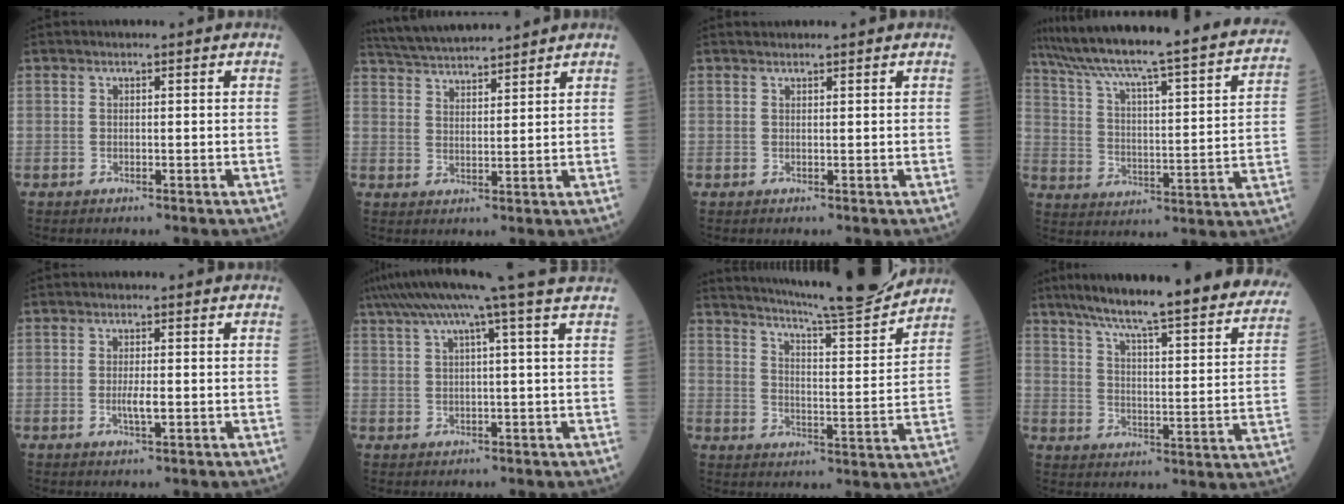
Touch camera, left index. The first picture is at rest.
{"total": 10.0, "force": [9.4, 0.4, 3.3], "torque": [-0.070, 0.030, 0.163]}
{"total": 2.2, "force": [2.1, 0.1, 0.7], "torque": [-0.008, 0.022, 0.031]}
{"total": 30.5, "force": [26.8, 1.8, 14.5], "torque": [-0.235, -0.041, 0.357]}
{"total": 2.2, "force": [-0.3, 0.3, 2.2], "torque": [-0.046, -0.003, -0.003]}
{"total": 12.8, "force": [9.6, -2.3, 8.1], "torque": [-0.140, 0.025, 0.128]}
{"total": 18.2, "force": [16.8, -0.1, 7.1], "torque": [-0.120, -0.035, 0.236]}
{"total": 32.1, "force": [27.8, 3.3, 15.7], "torque": [-0.233, -0.056, 0.349]}